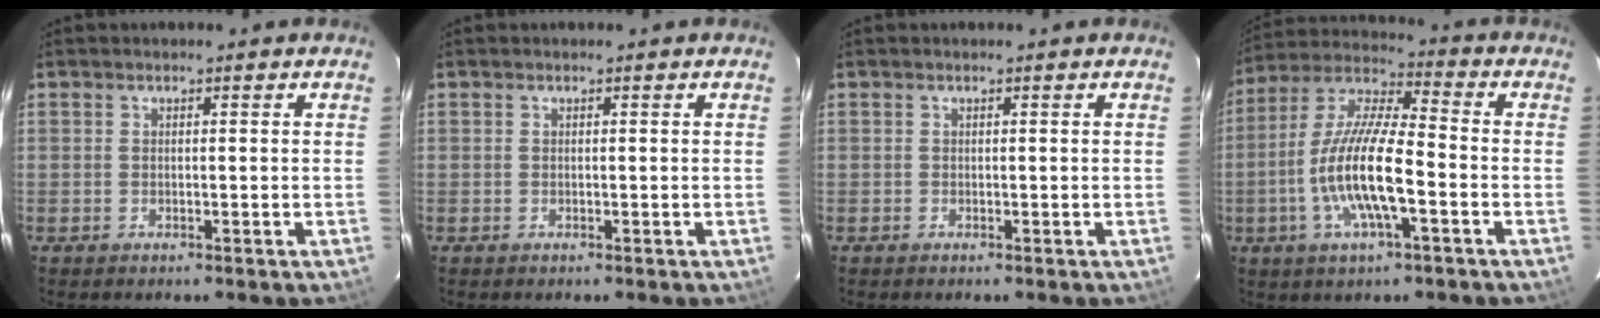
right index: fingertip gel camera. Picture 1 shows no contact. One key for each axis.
{"total": 0.0}
{"total": 0.0}
{"total": 14.9, "fx": -4.3, "fy": 3.4, "fz": 13.9, "tx": -0.279, "ty": -0.003, "tz": -0.088}